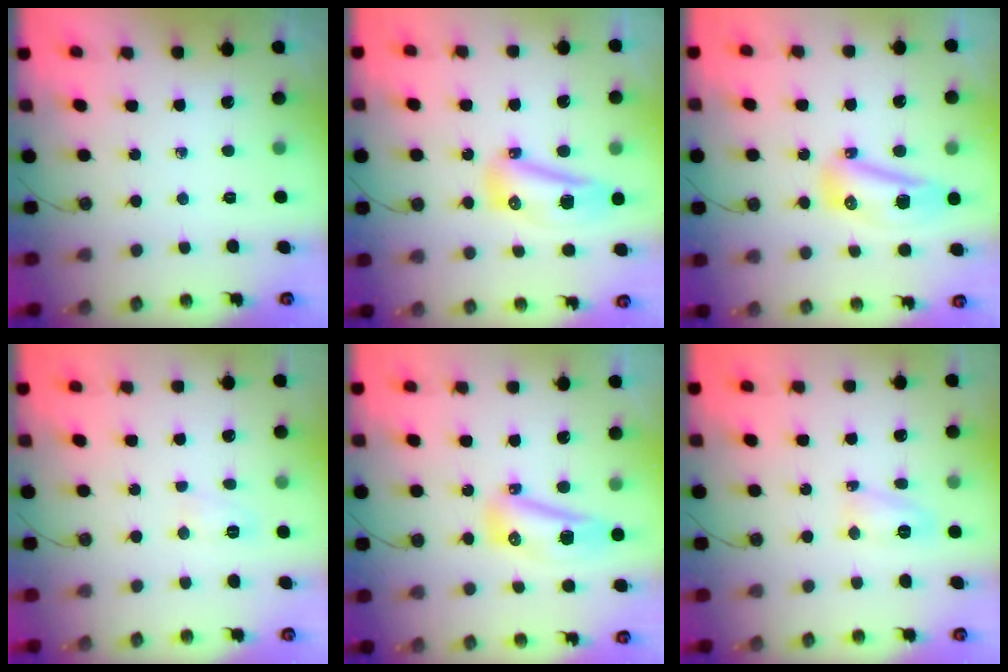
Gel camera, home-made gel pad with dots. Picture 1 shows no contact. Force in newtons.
{"total": 14.0, "press": 11.8, "slide": 7.5}
{"total": 11.0, "press": 10.6, "slide": 2.8}
{"total": 4.1, "press": 4.0, "slide": 0.5}
{"total": 9.6, "press": 9.5, "slide": 1.2}
{"total": 7.1, "press": 7.0, "slide": 0.5}